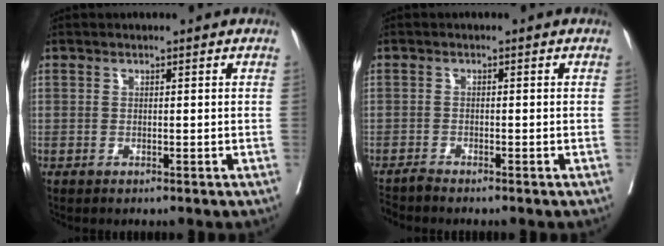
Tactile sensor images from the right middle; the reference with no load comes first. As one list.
[{"total": 1.5, "force": [-1.5, -0.4, 0.0], "torque": [-0.001, -0.006, -0.030]}]